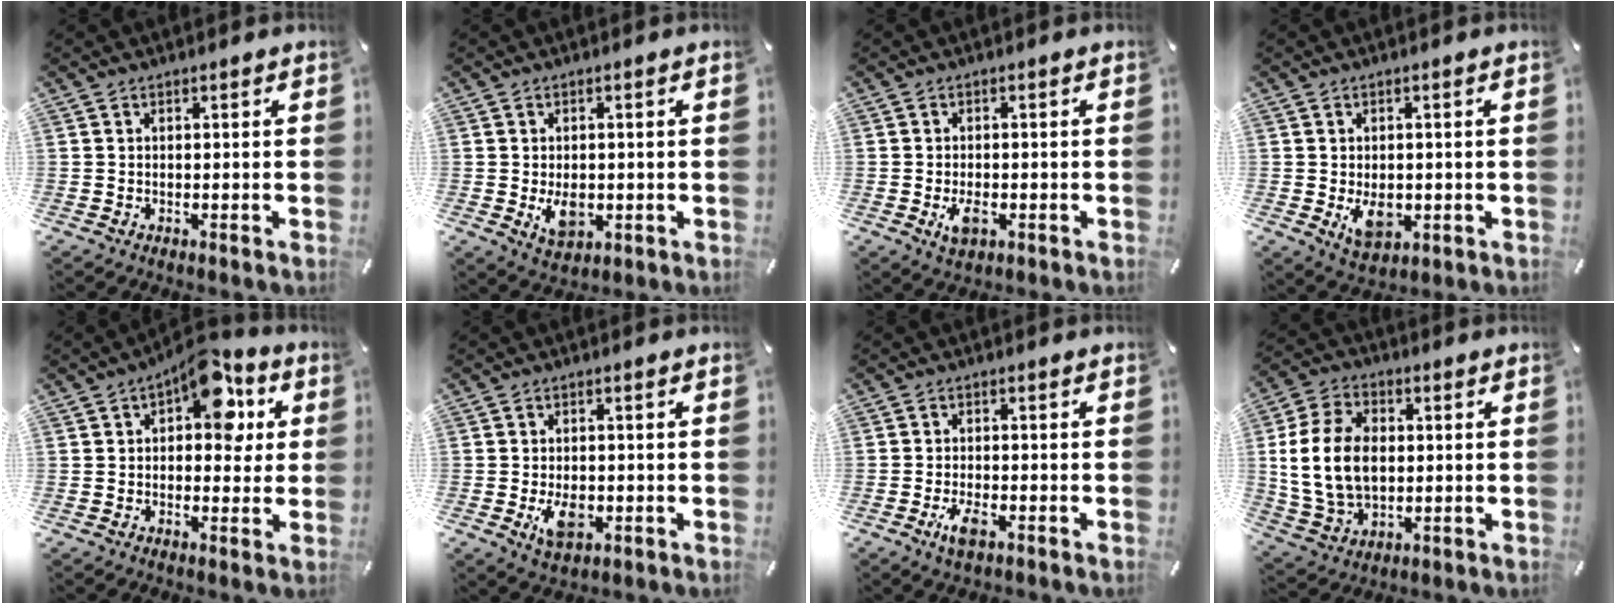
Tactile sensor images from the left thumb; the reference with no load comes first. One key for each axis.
{"total": 5.5, "fx": -0.6, "fy": 3.7, "fz": 4.0, "tx": -0.075, "ty": -0.008, "tz": -0.013}
{"total": 3.9, "fx": -1.2, "fy": 2.2, "fz": 3.0, "tx": -0.056, "ty": -0.001, "tz": -0.024}
{"total": 6.1, "fx": -0.8, "fy": 4.3, "fz": 4.2, "tx": -0.066, "ty": -0.010, "tz": -0.016}
{"total": 12.5, "fx": 5.2, "fy": 7.2, "fz": 8.8, "tx": -0.106, "ty": -0.021, "tz": 0.086}
{"total": 6.1, "fx": -1.3, "fy": 3.8, "fz": 4.5, "tx": -0.080, "ty": -0.005, "tz": -0.025}
{"total": 4.2, "fx": -2.0, "fy": 1.7, "fz": 3.3, "tx": -0.072, "ty": 0.003, "tz": -0.039}
{"total": 14.9, "fx": 0.6, "fy": 11.2, "fz": 9.8, "tx": -0.220, "ty": 0.011, "tz": 0.009}